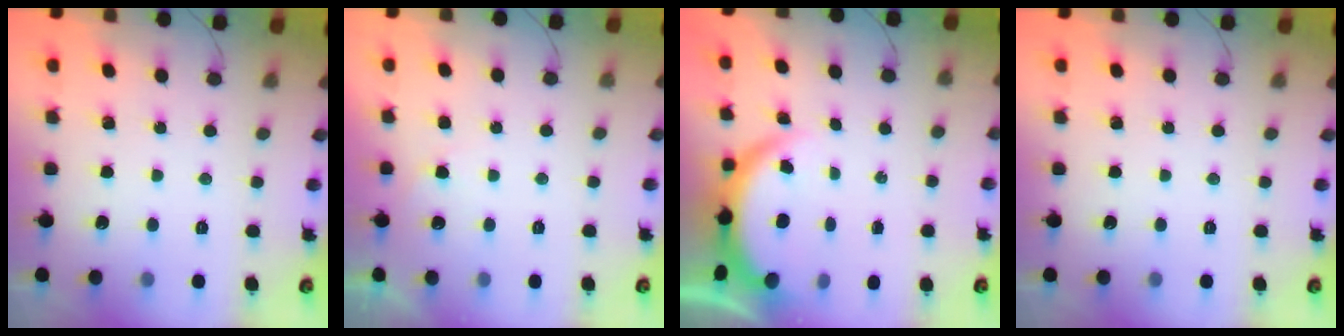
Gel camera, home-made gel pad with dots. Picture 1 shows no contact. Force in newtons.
{"total": 3.2, "press": 3.2, "slide": 0.0}
{"total": 3.9, "press": 3.9, "slide": 0.1}
{"total": 0.0}